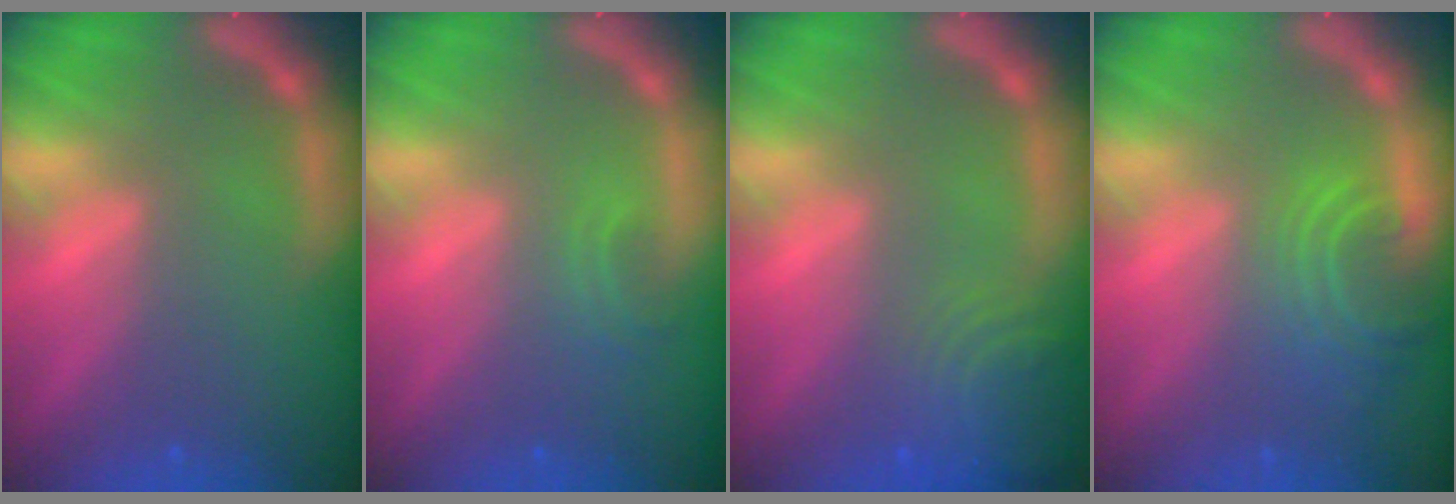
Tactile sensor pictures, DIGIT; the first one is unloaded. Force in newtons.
{"total": 1.4}
{"total": 6.1}
{"total": 5.1}